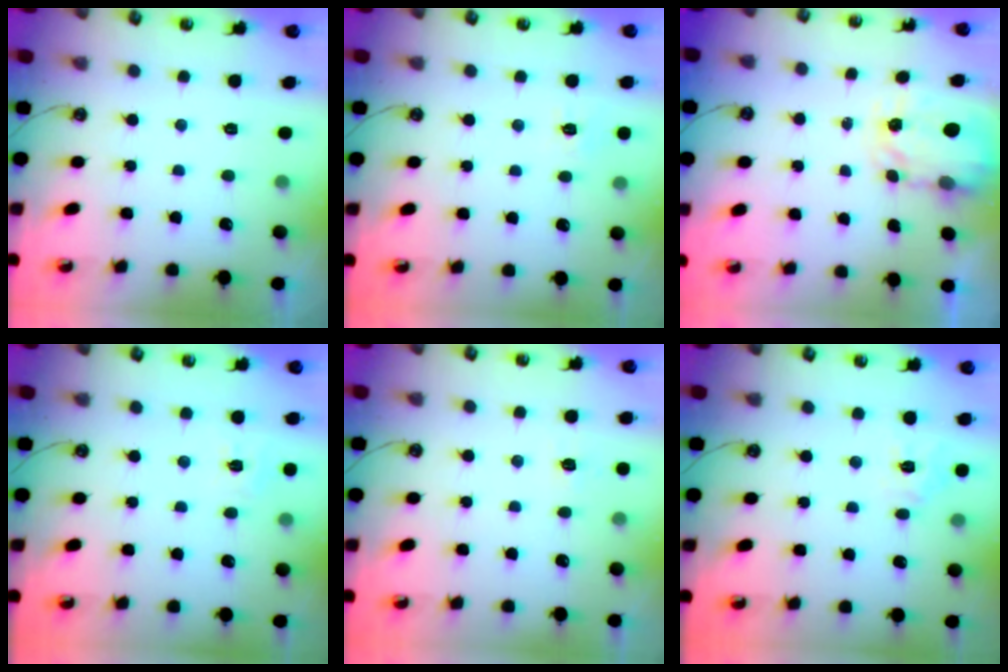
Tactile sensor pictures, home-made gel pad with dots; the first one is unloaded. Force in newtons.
{"total": 6.7, "press": 6.7, "slide": 0.6}
{"total": 3.3, "press": 3.3, "slide": 0.4}
{"total": 5.3, "press": 5.2, "slide": 0.7}
{"total": 4.6, "press": 4.6, "slide": 0.6}
{"total": 6.8, "press": 6.8, "slide": 0.5}